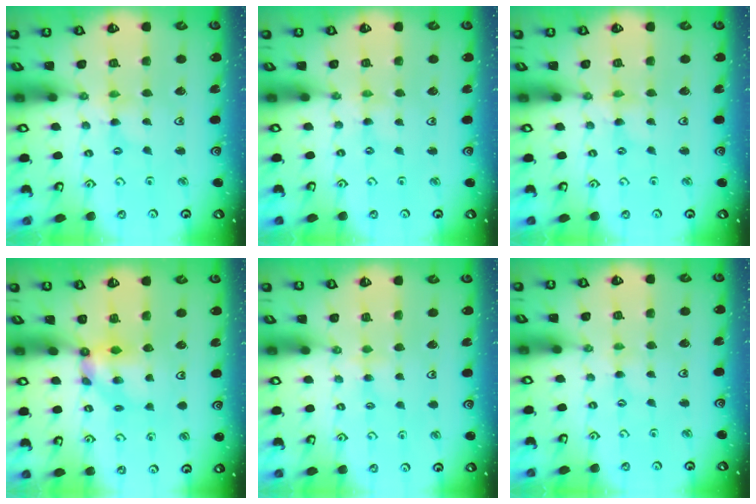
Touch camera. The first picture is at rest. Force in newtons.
{"total": 0.0}
{"total": 0.0}
{"total": 5.3, "press": 5.2, "slide": 0.4}
{"total": 2.2, "press": 2.1, "slide": 0.4}
{"total": 0.0}